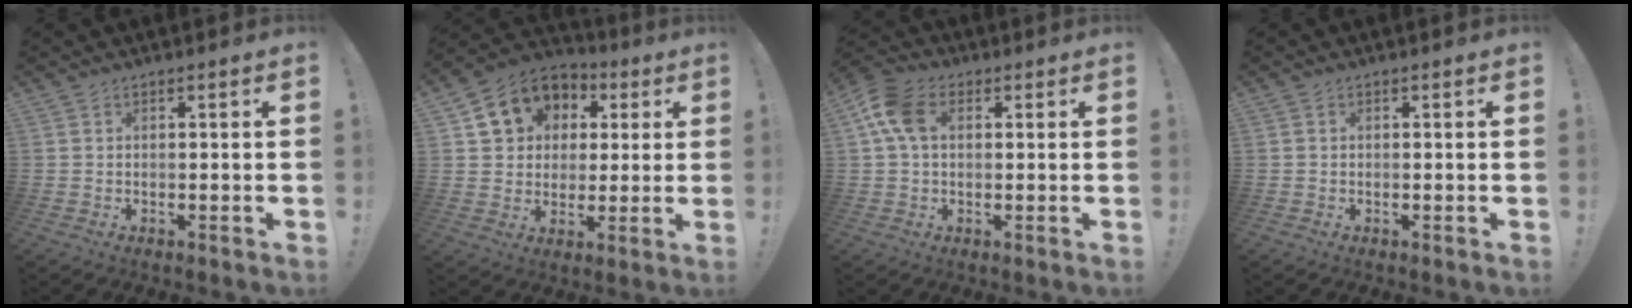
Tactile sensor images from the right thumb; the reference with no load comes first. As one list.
[{"total": 12.1, "force": [4.6, 10.3, 4.3], "torque": [-0.064, -0.022, 0.098]}, {"total": 10.3, "force": [2.5, 7.0, 7.2], "torque": [-0.150, 0.013, 0.049]}, {"total": 0.0}]